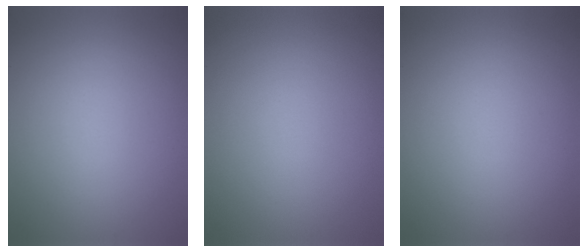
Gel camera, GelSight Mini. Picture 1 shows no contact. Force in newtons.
{"total": 0.0}
{"total": 0.0}